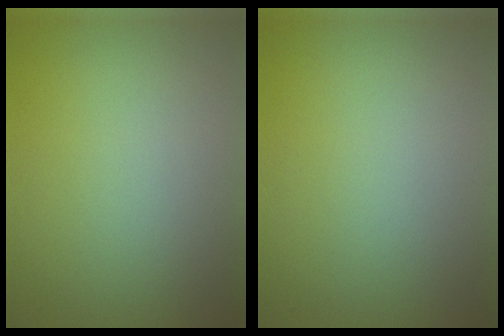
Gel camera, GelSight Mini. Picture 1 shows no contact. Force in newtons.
{"total": 0.0}